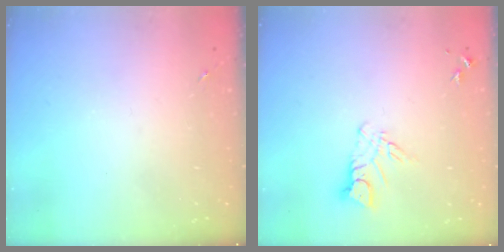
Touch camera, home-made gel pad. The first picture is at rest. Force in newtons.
{"total": 7.0, "press": 7.0, "slide": 0.7}